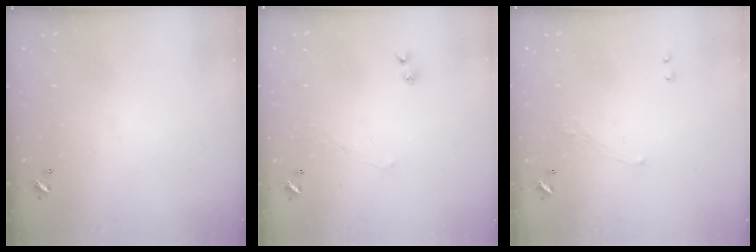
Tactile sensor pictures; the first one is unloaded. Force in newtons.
{"total": 1.5, "press": 1.4, "slide": 0.6}
{"total": 0.8, "press": 0.6, "slide": 0.5}